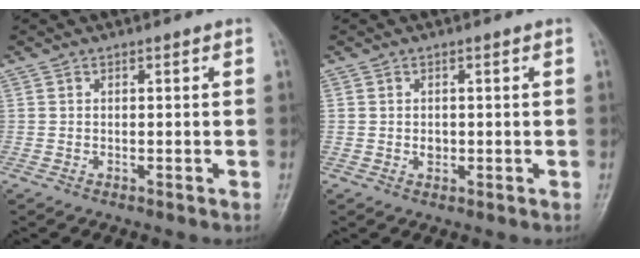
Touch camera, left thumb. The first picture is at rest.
{"total": 1.2, "force": [0.1, 0.9, 0.8], "torque": [-0.009, 0.000, 0.003]}